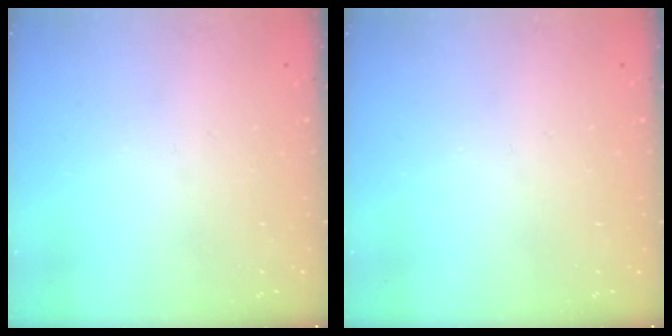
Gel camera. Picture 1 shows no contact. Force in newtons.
{"total": 0.0}